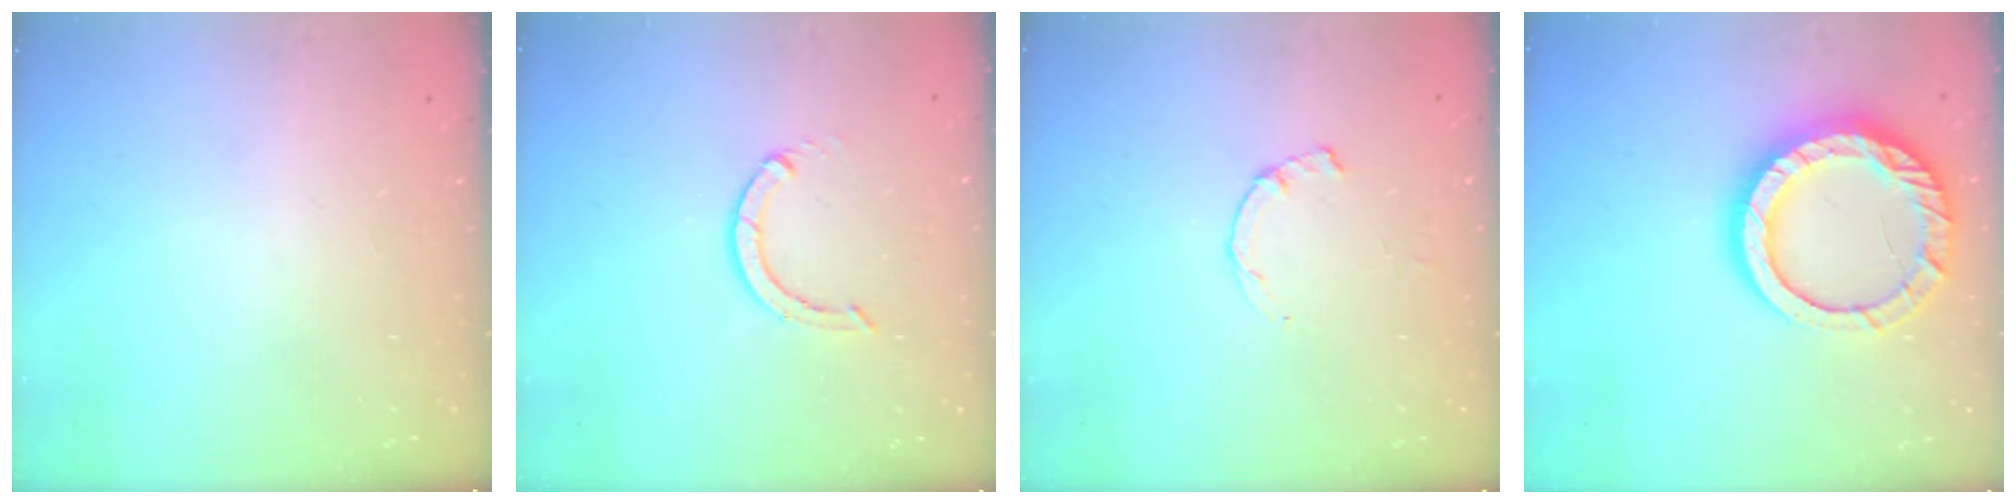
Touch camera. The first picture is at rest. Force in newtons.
{"total": 4.1, "press": 4.0, "slide": 0.5}
{"total": 1.2, "press": 1.1, "slide": 0.3}
{"total": 17.0, "press": 16.9, "slide": 1.3}